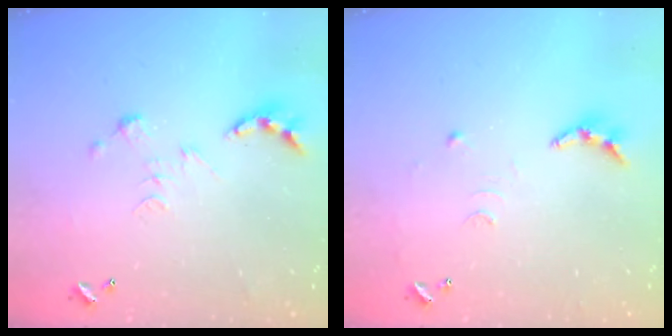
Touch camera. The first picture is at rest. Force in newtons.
{"total": 9.0, "press": 9.0, "slide": 0.5}